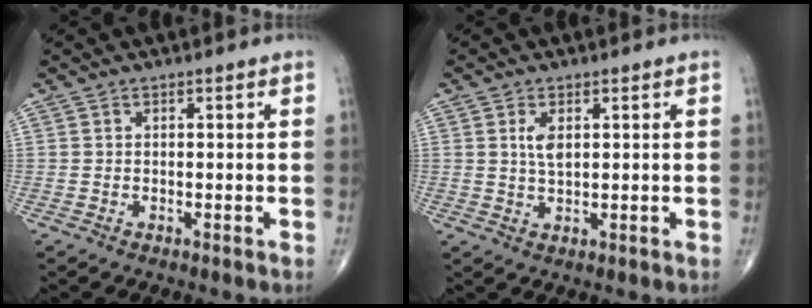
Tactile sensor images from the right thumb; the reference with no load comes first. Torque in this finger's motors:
{"motor_torque": [0.96, 0.74, 0.41, -0.25, 0.19]}